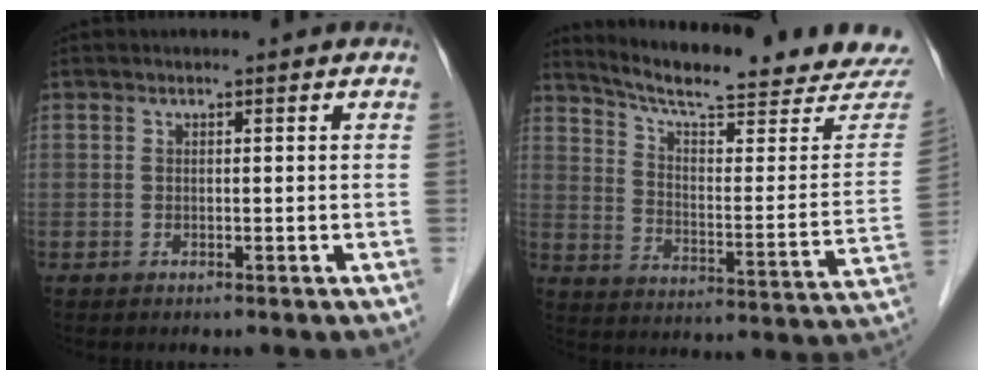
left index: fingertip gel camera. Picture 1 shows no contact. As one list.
[{"total": 22.2, "force": [20.6, 1.7, 8.1], "torque": [-0.122, -0.063, 0.274]}]